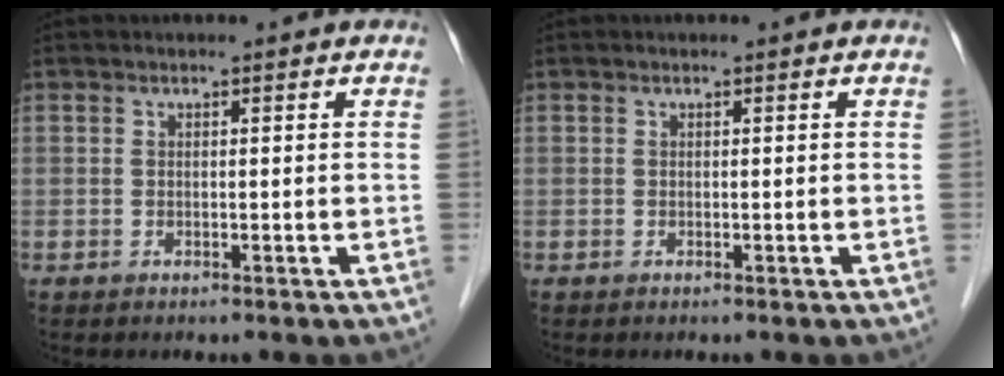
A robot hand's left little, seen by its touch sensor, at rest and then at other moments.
{"total": 0.0}